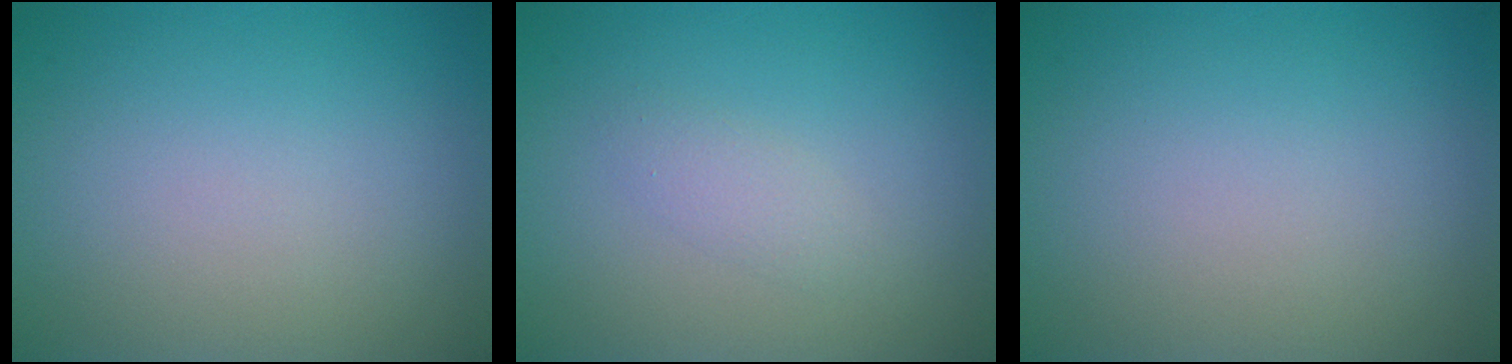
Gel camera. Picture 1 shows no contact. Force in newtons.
{"total": 1.3, "press": 1.2, "slide": 0.1}
{"total": 0.0}